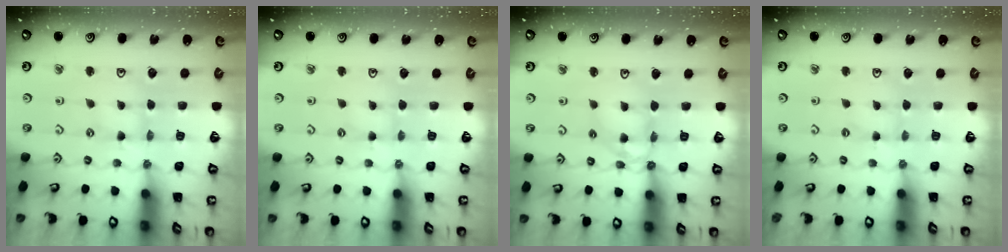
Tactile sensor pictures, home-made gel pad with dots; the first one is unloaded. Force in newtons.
{"total": 2.5, "press": 2.5, "slide": 0.4}
{"total": 9.8, "press": 9.8, "slide": 0.8}
{"total": 1.6, "press": 1.6, "slide": 0.2}